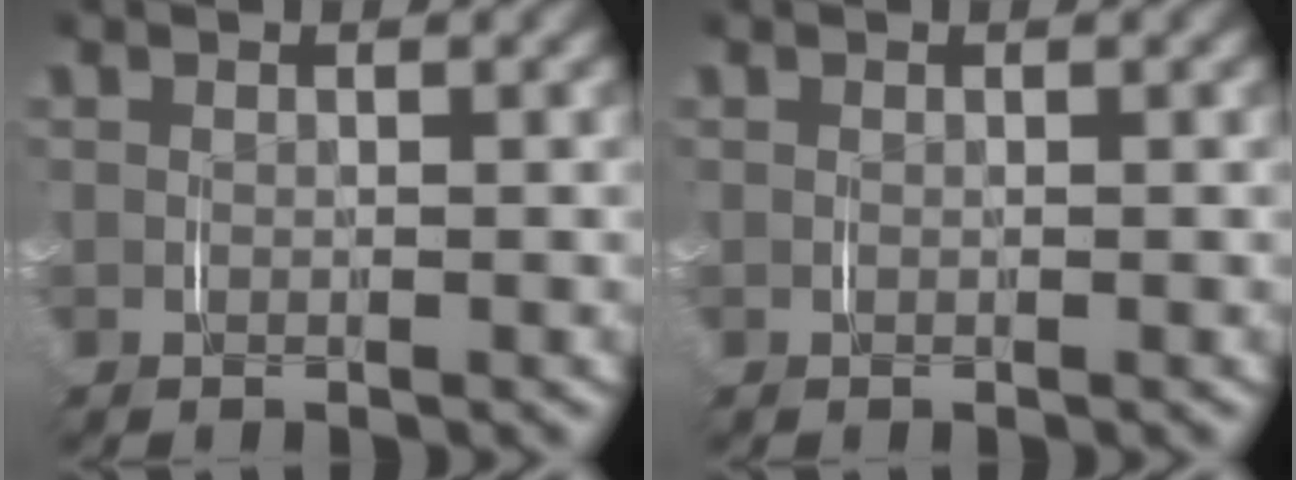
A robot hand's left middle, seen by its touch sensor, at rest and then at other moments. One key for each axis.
{"total": 0.0}